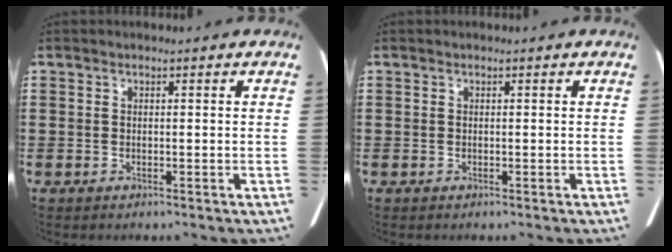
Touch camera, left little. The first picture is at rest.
{"total": 0.0}